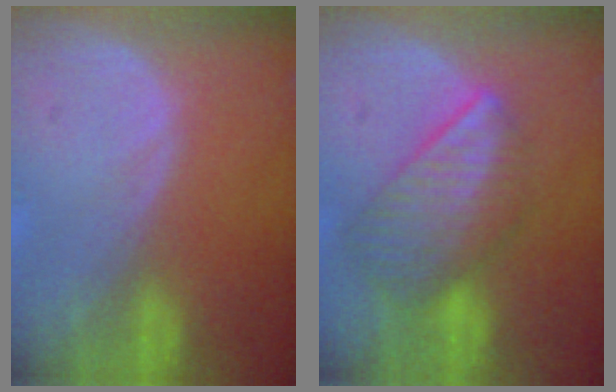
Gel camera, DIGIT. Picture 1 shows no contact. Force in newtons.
{"total": 8.2, "press": 7.3, "slide": 3.7}